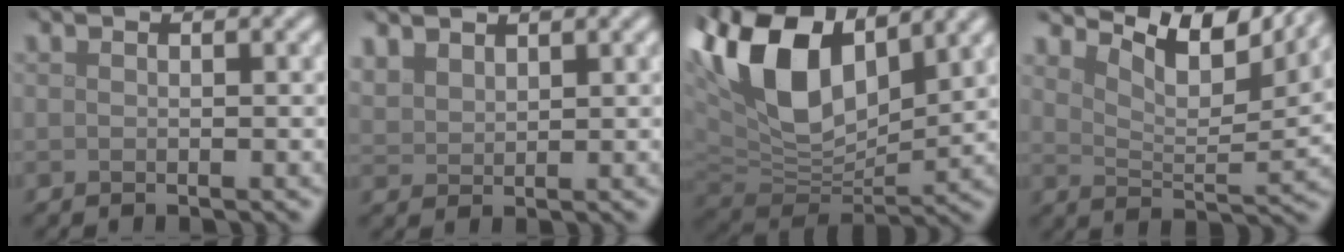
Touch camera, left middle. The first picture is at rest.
{"total": 2.5, "force": [2.1, 1.1, 0.9], "torque": [-0.026, 0.004, 0.050]}
{"total": 12.3, "force": [5.8, 6.8, 8.5], "torque": [-0.185, 0.018, 0.106]}
{"total": 7.6, "force": [5.8, 2.3, 4.4], "torque": [-0.074, 0.000, 0.096]}